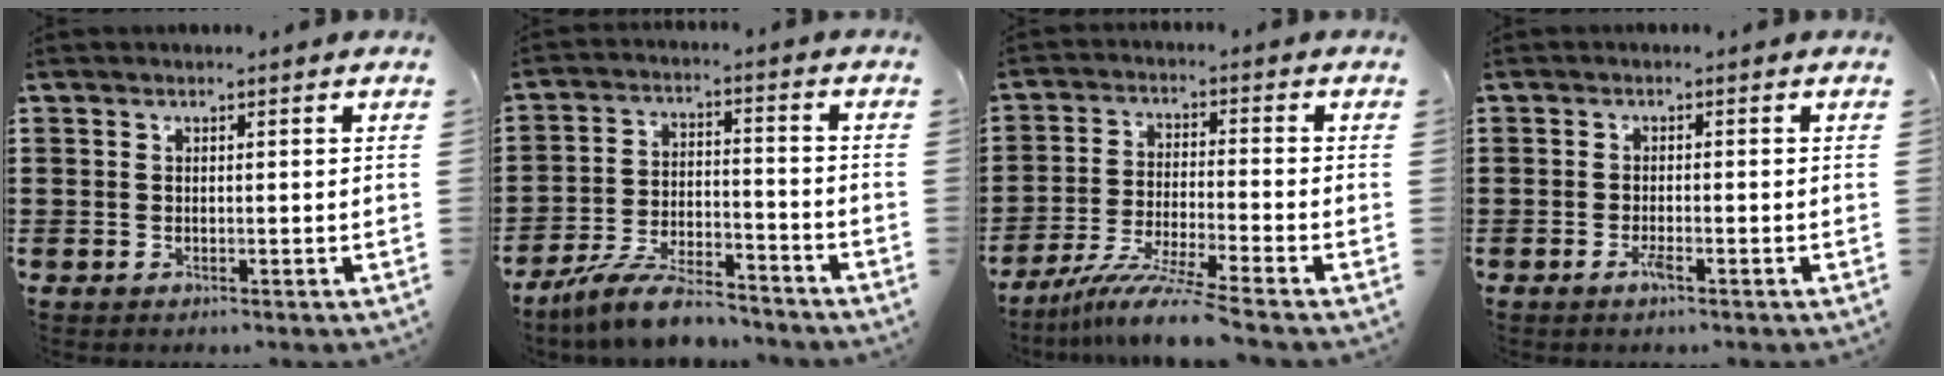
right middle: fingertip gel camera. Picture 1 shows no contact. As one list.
[{"total": 8.4, "force": [-7.5, 1.3, 3.4], "torque": [-0.071, 0.013, -0.146]}, {"total": 7.8, "force": [-6.6, -0.4, 4.2], "torque": [-0.089, -0.018, -0.129]}, {"total": 1.8, "force": [-1.0, 0.2, 1.4], "torque": [-0.033, -0.005, -0.020]}]